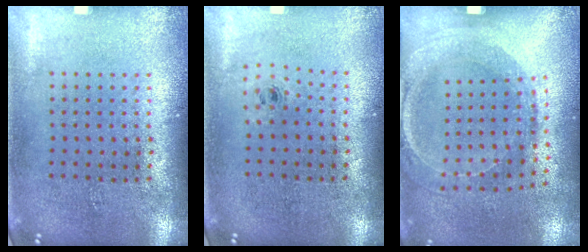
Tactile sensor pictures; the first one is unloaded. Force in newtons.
{"total": 0.6, "press": 0.3, "slide": 0.5}
{"total": 1.6, "press": 1.5, "slide": 0.6}